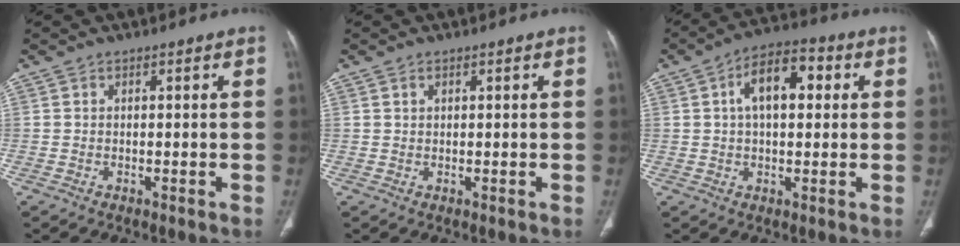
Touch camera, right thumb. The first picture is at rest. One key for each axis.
{"total": 0.9, "fx": 0.5, "fy": 0.6, "fz": 0.5, "tx": -0.007, "ty": -0.002, "tz": 0.009}
{"total": 10.3, "fx": 2.4, "fy": 5.5, "fz": 8.4, "tx": -0.121, "ty": 0.021, "tz": 0.029}